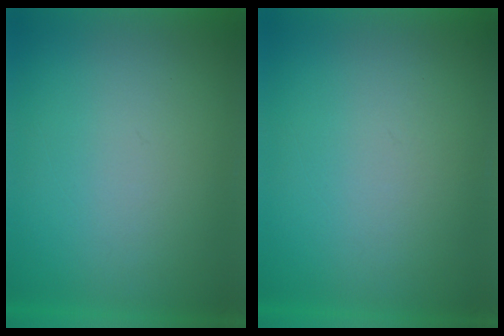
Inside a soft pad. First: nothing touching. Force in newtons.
{"total": 1.1}